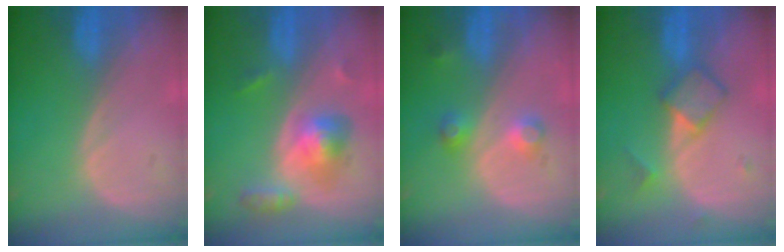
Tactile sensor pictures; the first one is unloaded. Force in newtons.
{"total": 5.7, "press": 5.7, "slide": 0.4}
{"total": 3.6, "press": 3.6, "slide": 0.6}
{"total": 4.9, "press": 4.7, "slide": 1.4}